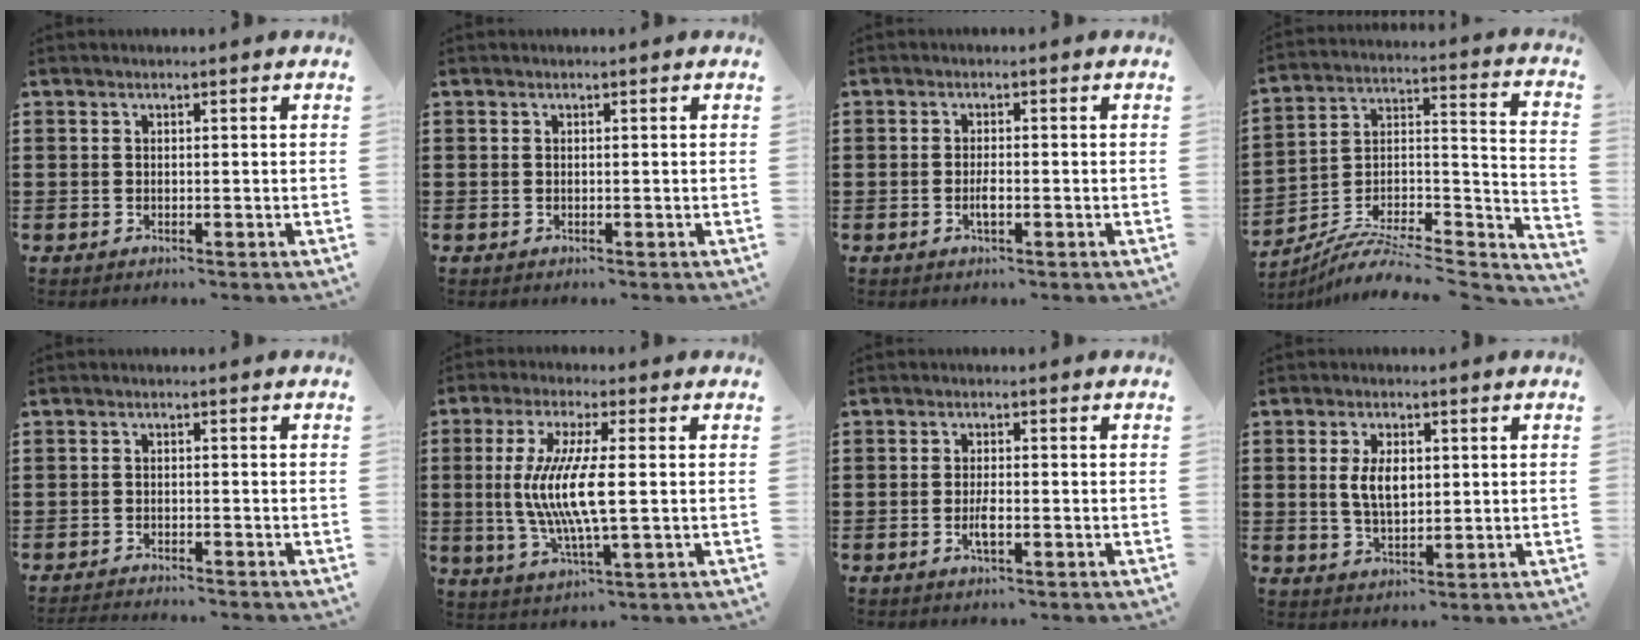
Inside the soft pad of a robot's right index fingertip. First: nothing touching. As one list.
[{"total": 0.0}, {"total": 1.8, "force": [-0.6, 0.5, 1.7], "torque": [-0.031, 0.001, -0.010]}, {"total": 7.2, "force": [-6.0, 1.8, 3.6], "torque": [-0.063, -0.001, -0.122]}, {"total": 1.8, "force": [-1.8, -0.1, -0.1], "torque": [-0.001, 0.001, -0.038]}, {"total": 9.2, "force": [0.2, 1.4, 9.1], "torque": [-0.183, -0.010, -0.002]}, {"total": 2.5, "force": [-0.8, 0.6, 2.3], "torque": [-0.047, -0.002, -0.015]}, {"total": 5.2, "force": [0.7, 2.7, 4.3], "torque": [-0.088, 0.004, 0.006]}]